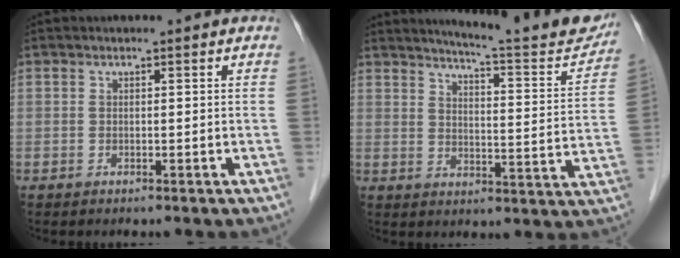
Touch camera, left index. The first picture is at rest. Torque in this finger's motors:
{"motor_torque": [0.86, -1.01, 0.20, 0.05]}